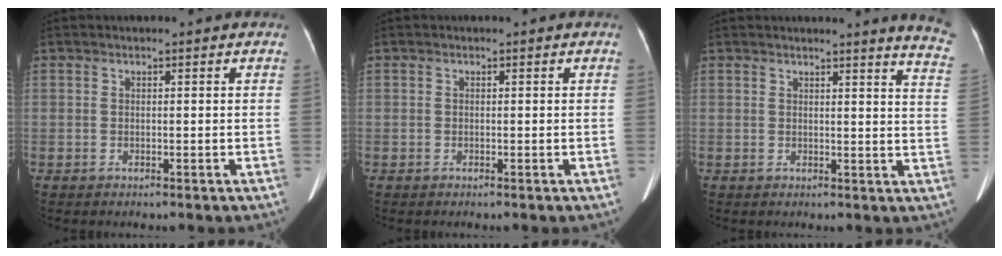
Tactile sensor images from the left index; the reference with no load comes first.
{"total": 2.2, "force": [-1.1, -1.6, -1.1], "torque": [0.015, -0.012, -0.019]}
{"total": 8.8, "force": [8.3, -0.4, 2.8], "torque": [-0.014, -0.073, 0.056]}